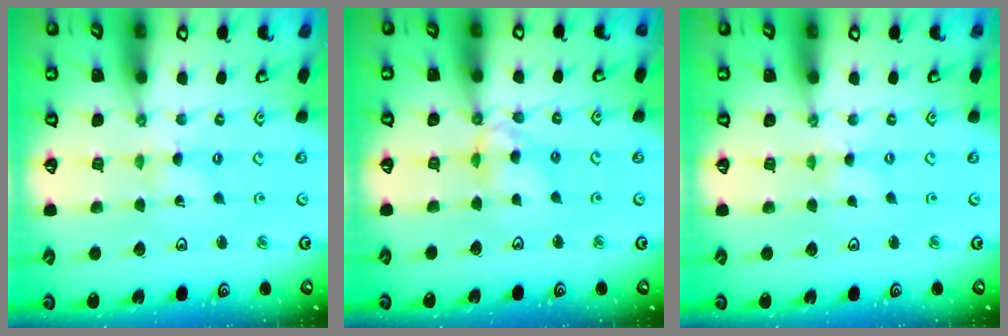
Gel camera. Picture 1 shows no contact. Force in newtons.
{"total": 9.0, "press": 9.0, "slide": 0.8}
{"total": 0.0}